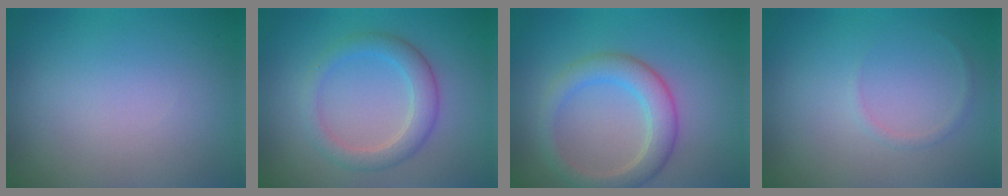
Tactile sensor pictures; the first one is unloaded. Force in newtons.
{"total": 3.3, "press": 3.3, "slide": 0.2}
{"total": 4.0, "press": 4.0, "slide": 0.2}
{"total": 0.6, "press": 0.6, "slide": 0.1}